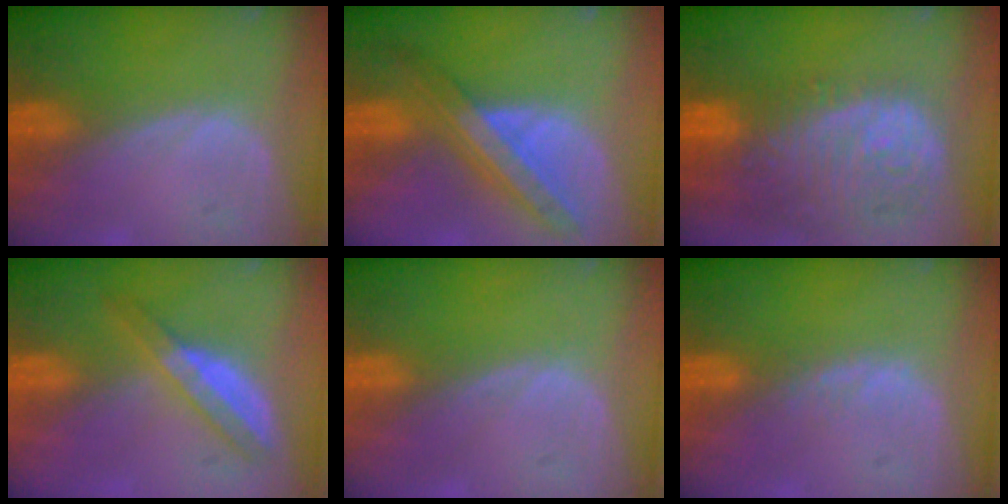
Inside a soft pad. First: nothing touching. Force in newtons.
{"total": 8.7, "press": 7.6, "slide": 4.2}
{"total": 13.7, "press": 11.4, "slide": 7.6}
{"total": 6.2, "press": 5.4, "slide": 3.1}
{"total": 0.0}
{"total": 1.0, "press": 1.0, "slide": 0.2}